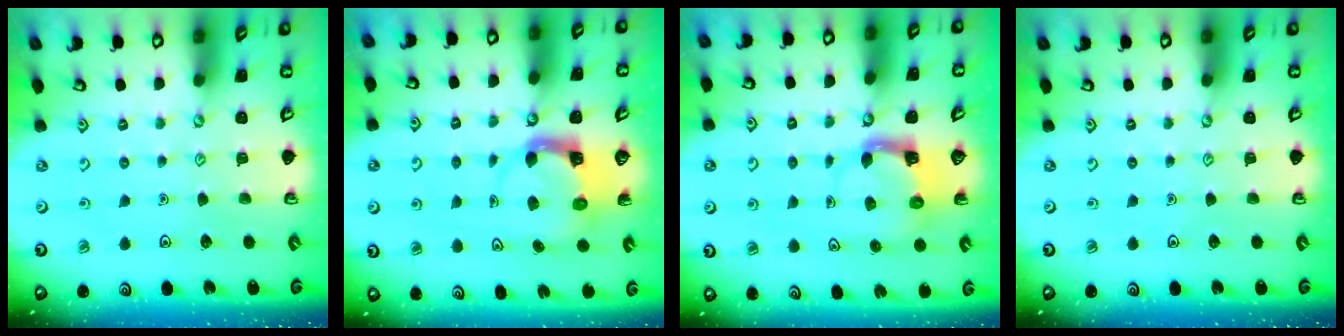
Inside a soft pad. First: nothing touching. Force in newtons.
{"total": 3.9, "press": 3.8, "slide": 0.5}
{"total": 4.0, "press": 3.9, "slide": 0.7}
{"total": 0.0}